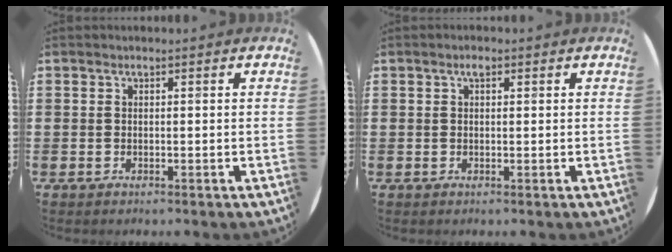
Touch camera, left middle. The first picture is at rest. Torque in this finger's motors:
{"motor_torque": [0.36, 0.05, 0.04, 0.01]}